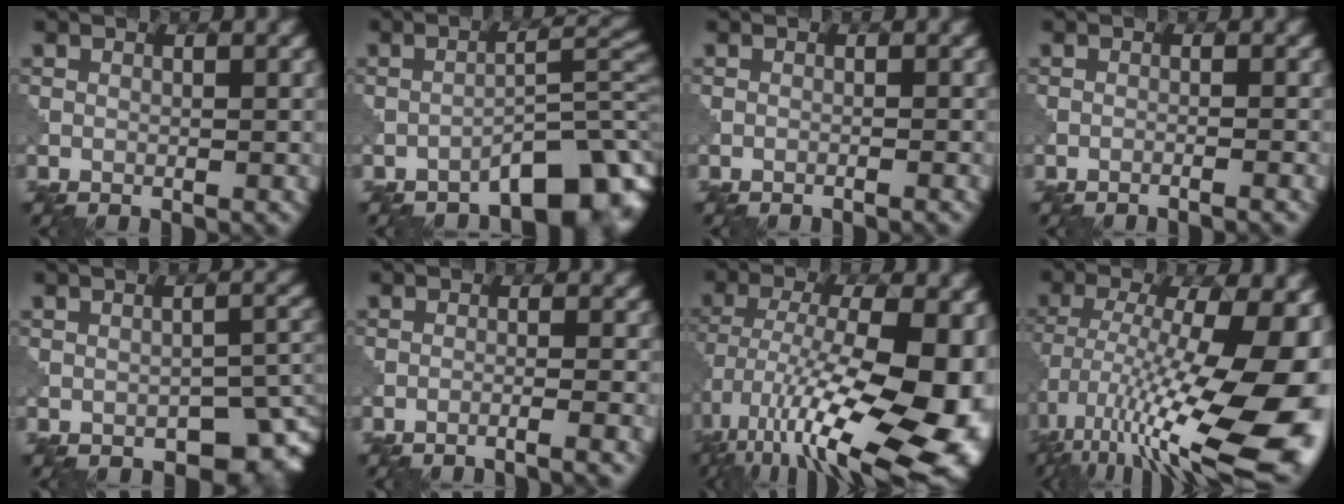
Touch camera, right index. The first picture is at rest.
{"total": 7.2, "force": [-5.1, 2.2, 4.5], "torque": [-0.046, 0.015, -0.076]}
{"total": 0.8, "force": [-0.5, 0.2, 0.5], "torque": [-0.009, 0.001, -0.017]}
{"total": 1.4, "force": [-0.9, 0.3, 1.0], "torque": [-0.011, 0.004, -0.027]}
{"total": 4.5, "force": [-2.5, 2.5, 2.8], "torque": [-0.023, -0.009, -0.025]}
{"total": 3.1, "force": [-2.1, 0.5, 2.2], "torque": [-0.026, 0.015, -0.046]}
{"total": 18.4, "force": [-6.5, 8.0, 15.3], "torque": [-0.248, -0.012, -0.089]}
{"total": 17.4, "force": [-5.2, 6.1, 15.5], "torque": [-0.259, 0.003, -0.087]}